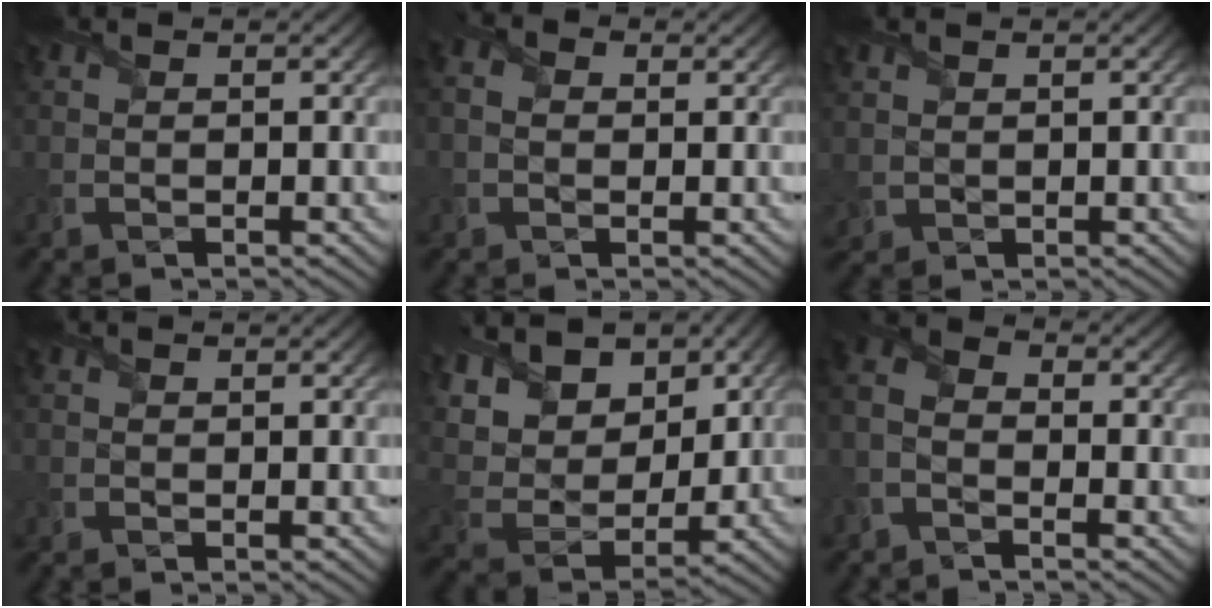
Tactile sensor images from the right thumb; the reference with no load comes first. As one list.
[{"total": 2.1, "force": [0.1, 1.7, 1.3], "torque": [-0.032, 0.004, -0.003]}, {"total": 1.5, "force": [0.8, 1.2, 0.2], "torque": [-0.017, -0.002, 0.017]}, {"total": 0.0}, {"total": 13.9, "force": [6.7, 9.3, 7.7], "torque": [-0.231, 0.038, 0.116]}, {"total": 4.3, "force": [-2.2, 2.7, 2.6], "torque": [-0.063, 0.000, -0.054]}]